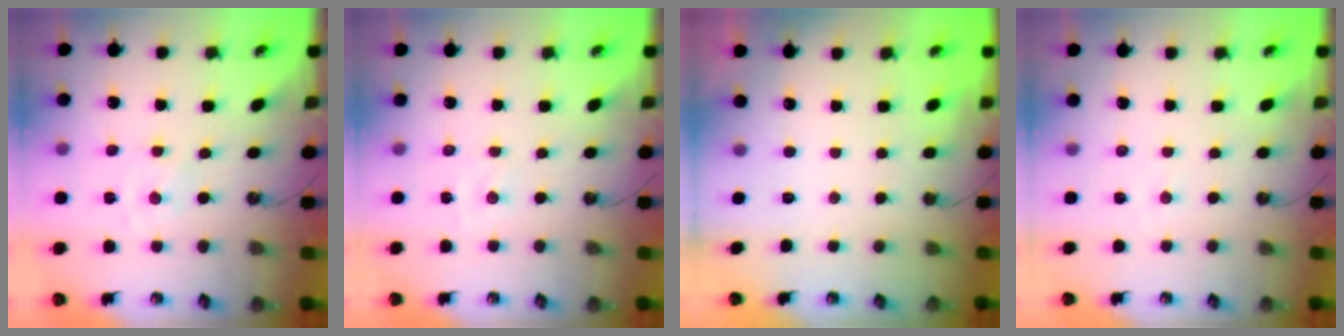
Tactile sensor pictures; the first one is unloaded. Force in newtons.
{"total": 3.4, "press": 3.3, "slide": 0.6}
{"total": 0.0}
{"total": 2.6, "press": 2.6, "slide": 0.3}